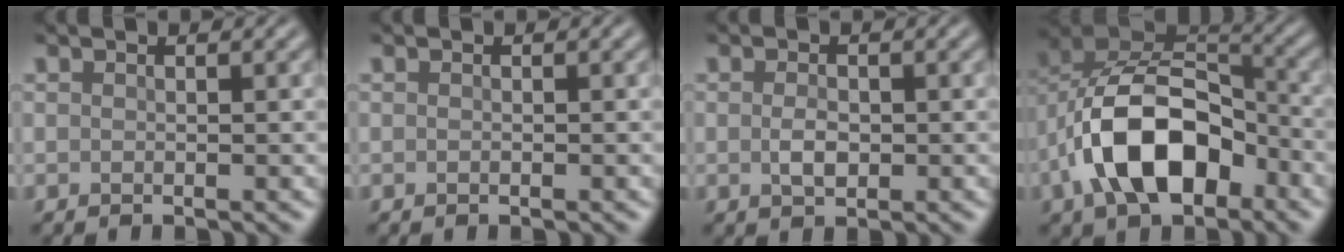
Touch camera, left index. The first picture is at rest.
{"total": 0.0}
{"total": 1.8, "force": [-0.1, 1.1, 1.5], "torque": [-0.030, -0.001, -0.002]}
{"total": 11.3, "force": [-4.0, 6.3, 8.5], "torque": [-0.163, 0.014, -0.080]}